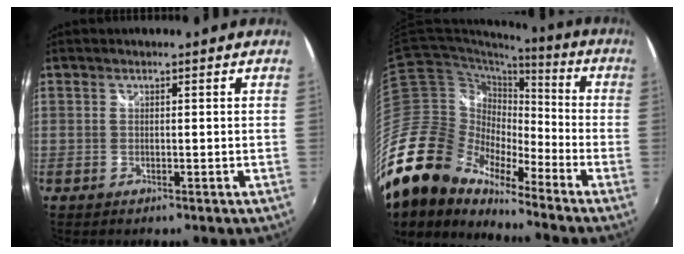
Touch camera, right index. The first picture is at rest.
{"total": 21.8, "force": [-17.0, 10.1, 9.1], "torque": [-0.184, -0.005, -0.330]}